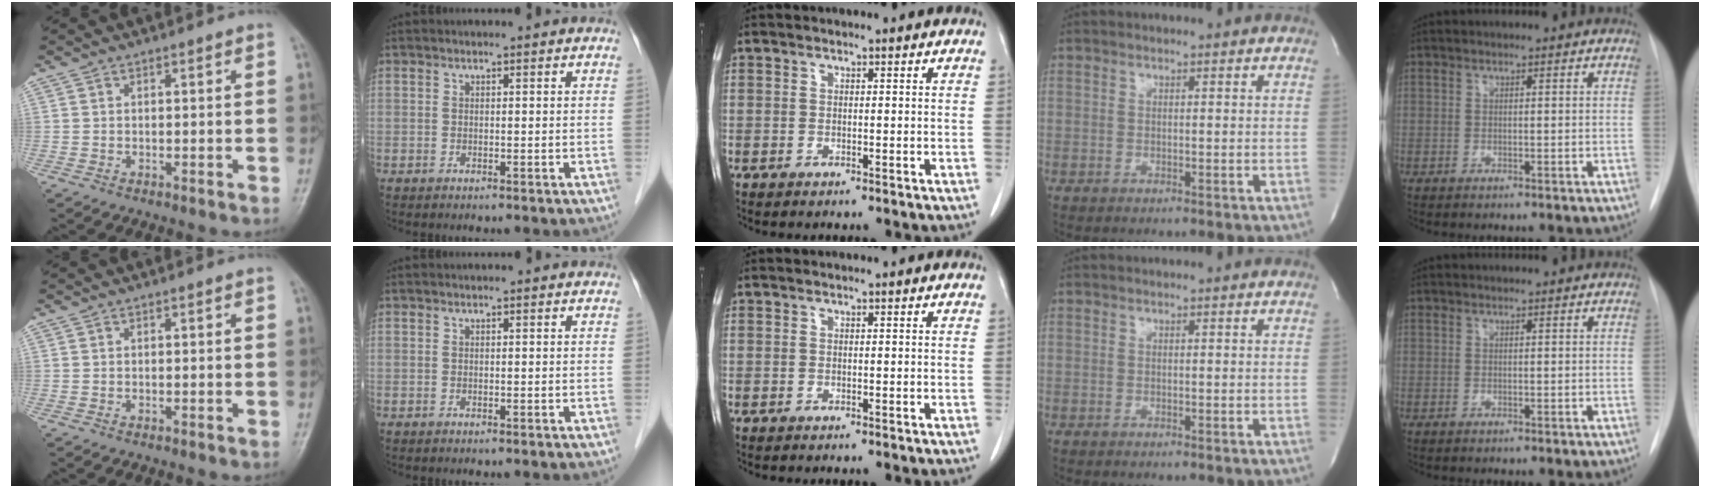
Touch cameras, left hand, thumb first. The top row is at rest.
{}